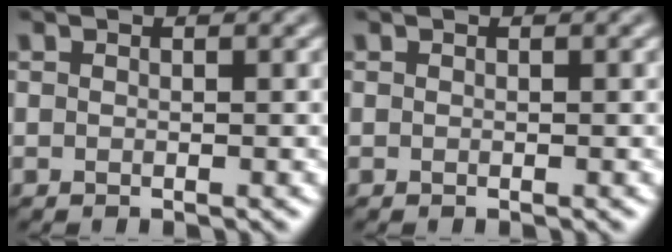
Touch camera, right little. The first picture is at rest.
{"total": 0.0}